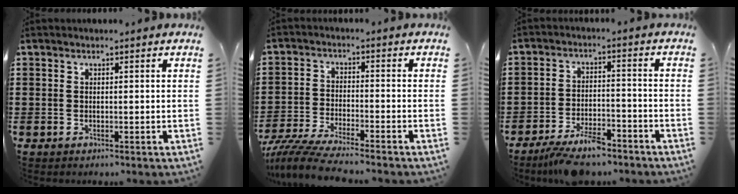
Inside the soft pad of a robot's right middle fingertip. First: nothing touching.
{"total": 5.9, "force": [-5.6, 0.0, 1.9], "torque": [-0.050, -0.013, -0.110]}
{"total": 6.4, "force": [-5.4, 1.5, 3.1], "torque": [-0.058, 0.003, -0.102]}